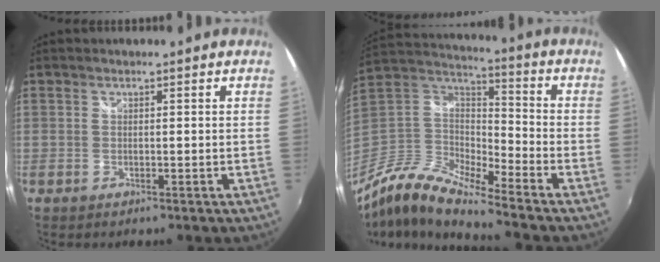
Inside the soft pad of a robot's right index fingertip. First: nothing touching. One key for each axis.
{"total": 14.9, "fx": -11.3, "fy": 3.3, "fz": 9.1, "tx": -0.184, "ty": -0.012, "tz": -0.240}